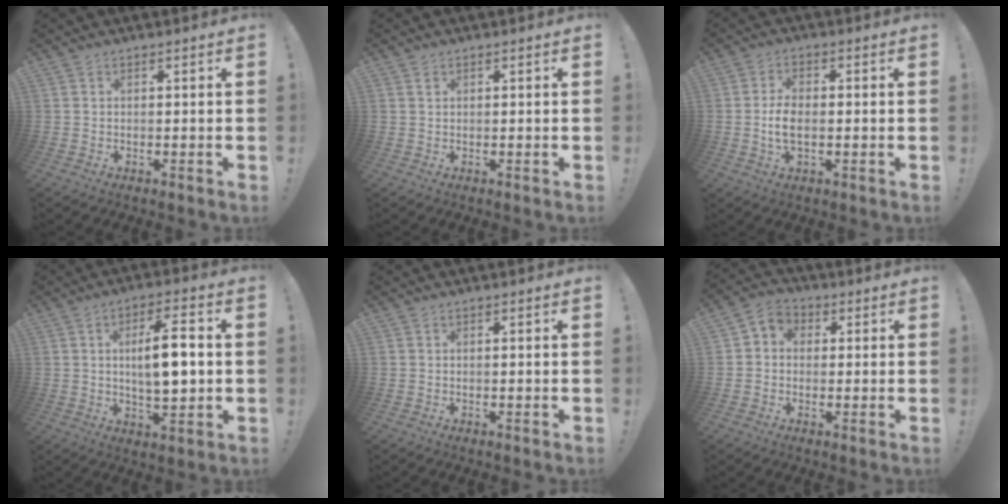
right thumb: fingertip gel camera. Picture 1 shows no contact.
{"total": 0.9, "force": [0.4, 0.6, 0.5], "torque": [-0.003, -0.003, 0.007]}
{"total": 5.3, "force": [-0.4, 2.9, 4.4], "torque": [-0.072, 0.000, -0.009]}
{"total": 11.1, "force": [0.7, 3.9, 10.4], "torque": [-0.157, 0.002, 0.006]}
{"total": 0.0}
{"total": 4.5, "force": [-0.6, 4.0, 2.0], "torque": [-0.029, 0.011, -0.010]}